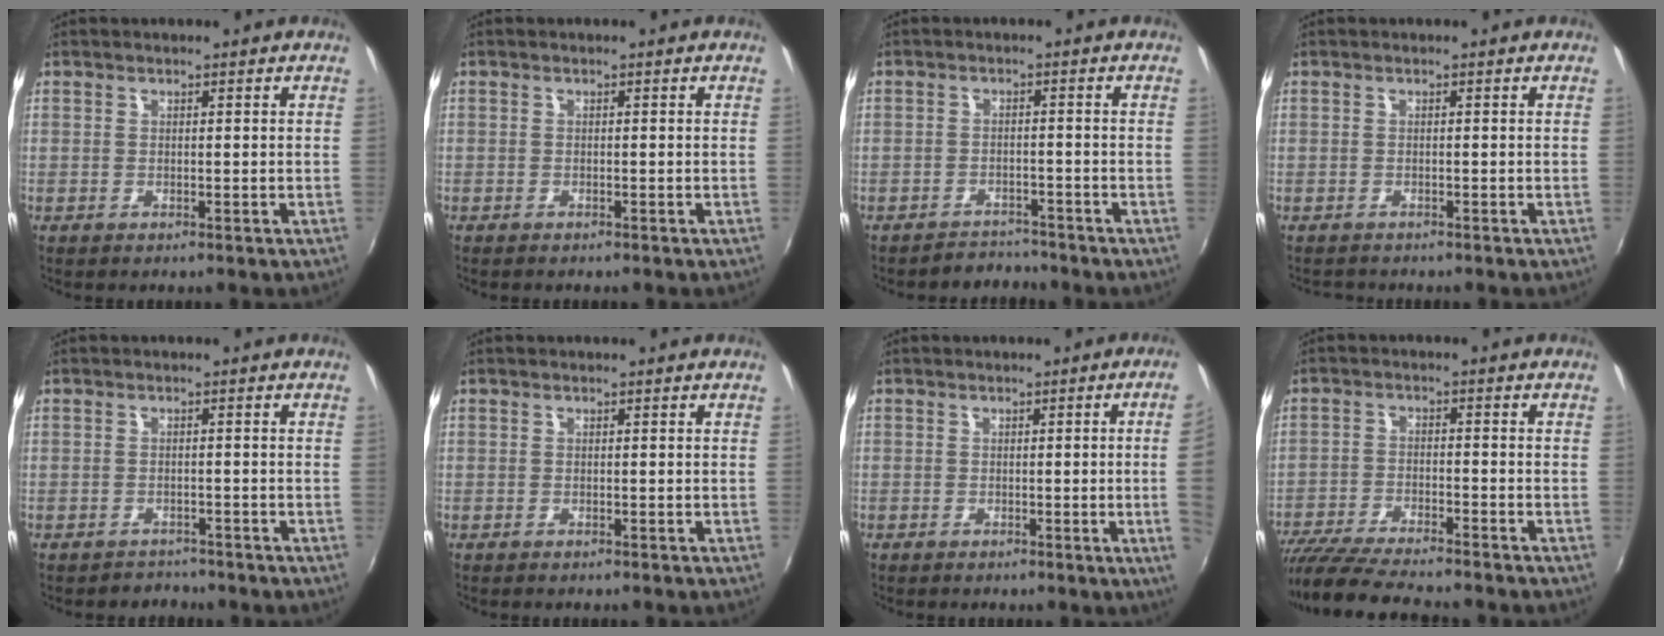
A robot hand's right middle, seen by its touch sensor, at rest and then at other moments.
{"total": 0.7, "force": [-0.6, 0.2, 0.3], "torque": [-0.007, -0.003, -0.012]}
{"total": 3.6, "force": [-3.4, 1.0, -0.5], "torque": [0.001, 0.008, -0.056]}
{"total": 1.2, "force": [-1.1, 0.5, -0.1], "torque": [-0.002, -0.001, -0.020]}
{"total": 2.7, "force": [-2.3, 1.2, -0.3], "torque": [-0.001, 0.000, -0.038]}
{"total": 0.0}
{"total": 5.2, "force": [-0.1, -1.7, 4.9], "torque": [-0.071, -0.009, 0.003]}
{"total": 13.1, "force": [-11.5, 1.6, 5.9], "torque": [-0.133, -0.027, -0.201]}